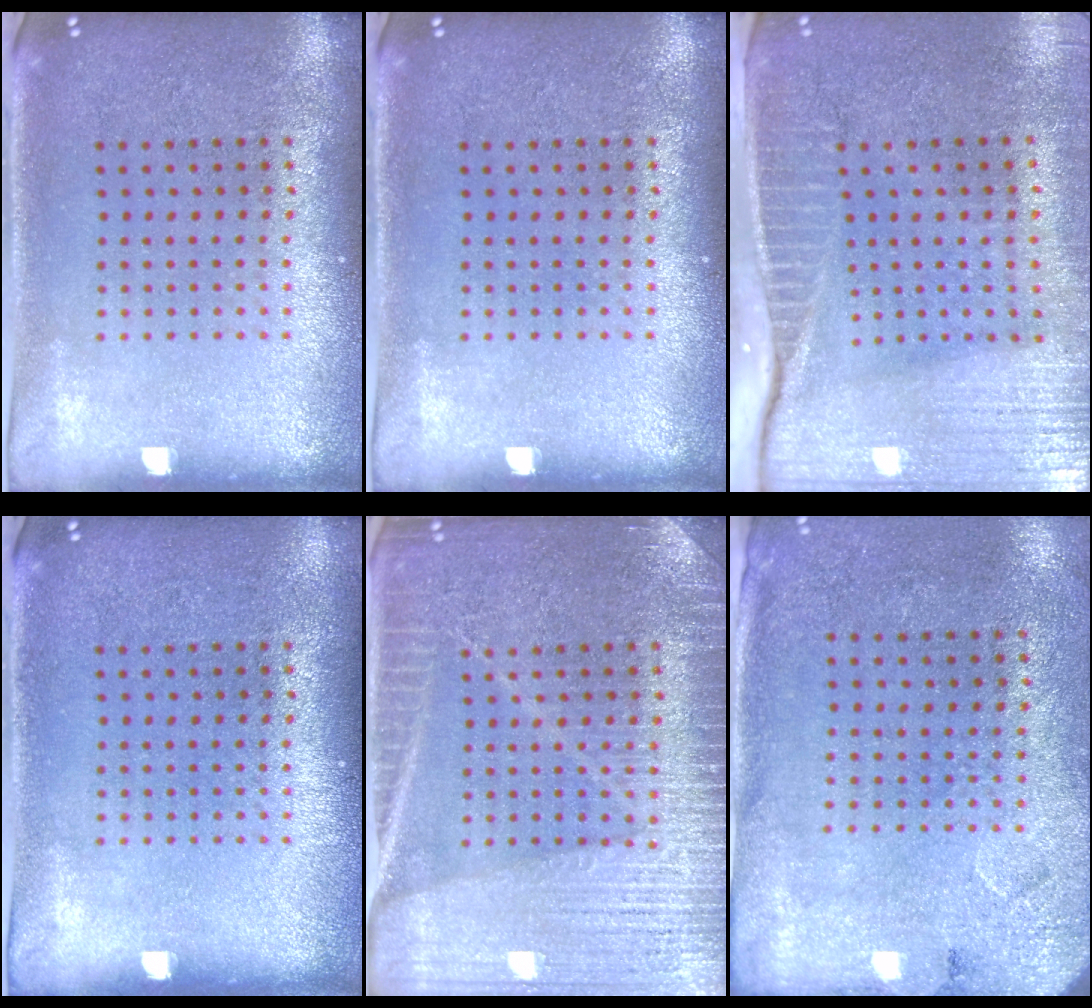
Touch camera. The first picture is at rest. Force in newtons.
{"total": 0.0}
{"total": 4.1, "press": 3.6, "slide": 1.9}
{"total": 0.0}
{"total": 3.9, "press": 3.8, "slide": 0.9}
{"total": 2.7, "press": 2.2, "slide": 1.5}